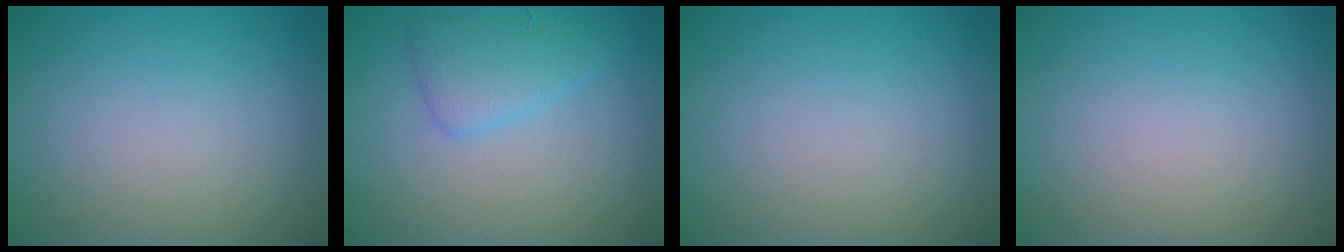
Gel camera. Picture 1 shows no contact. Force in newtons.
{"total": 2.8, "press": 2.8, "slide": 0.3}
{"total": 0.0}
{"total": 0.0}